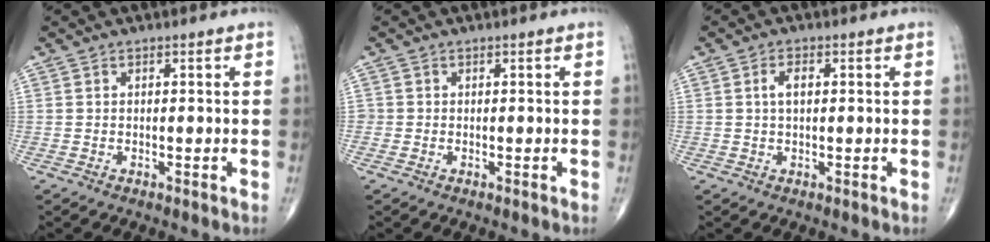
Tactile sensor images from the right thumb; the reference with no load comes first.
{"total": 0.8, "force": [-0.2, 0.8, 0.0], "torque": [0.004, 0.005, -0.007]}
{"total": 2.7, "force": [0.4, 1.4, 2.3], "torque": [-0.043, 0.006, 0.005]}